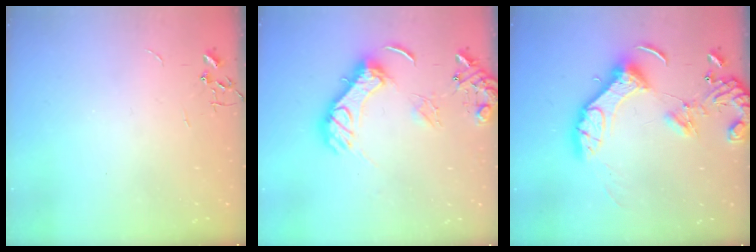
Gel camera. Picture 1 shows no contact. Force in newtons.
{"total": 16.7, "press": 16.7, "slide": 1.5}
{"total": 15.5, "press": 15.3, "slide": 2.4}